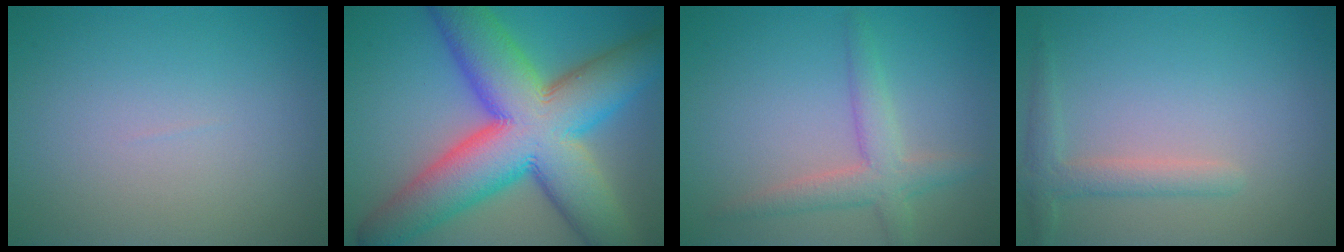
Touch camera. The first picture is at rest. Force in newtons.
{"total": 16.3, "press": 16.3, "slide": 0.4}
{"total": 3.3, "press": 3.3, "slide": 0.2}
{"total": 2.3, "press": 2.3, "slide": 0.2}